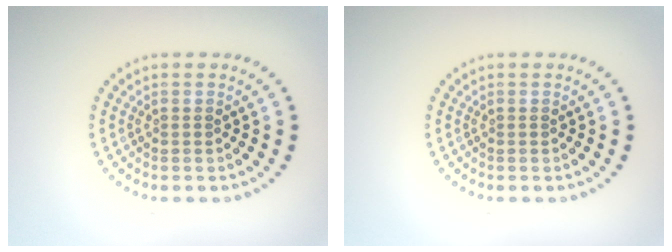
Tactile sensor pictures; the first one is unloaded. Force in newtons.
{"total": 0.0}